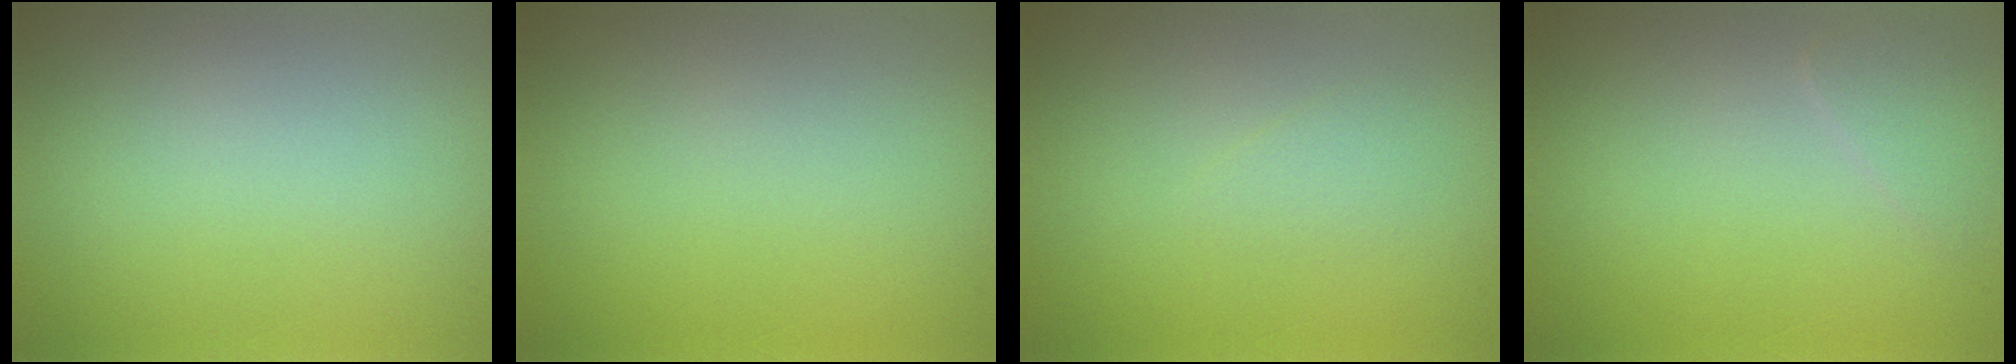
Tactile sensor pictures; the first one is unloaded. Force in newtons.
{"total": 0.0}
{"total": 0.9, "press": 0.9, "slide": 0.1}
{"total": 1.3, "press": 1.3, "slide": 0.1}